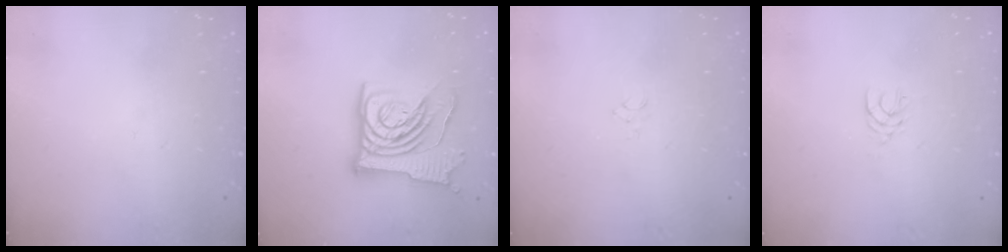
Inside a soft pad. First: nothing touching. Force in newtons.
{"total": 14.6, "press": 14.5, "slide": 1.8}
{"total": 2.9, "press": 2.9, "slide": 0.3}
{"total": 2.9, "press": 2.9, "slide": 0.4}